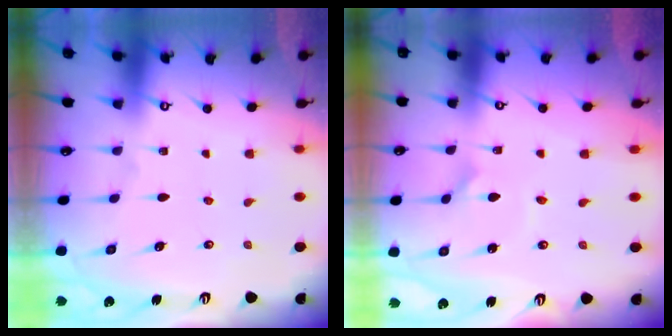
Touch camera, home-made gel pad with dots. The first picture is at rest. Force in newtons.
{"total": 1.6, "press": 1.5, "slide": 0.4}